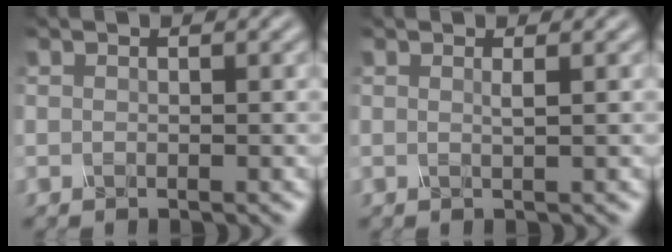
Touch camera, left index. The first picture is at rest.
{"total": 0.7, "force": [0.1, 0.2, 0.7], "torque": [-0.005, 0.000, -0.001]}